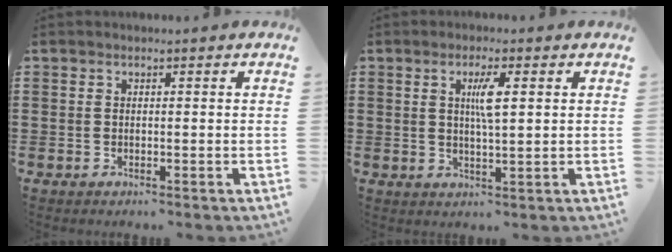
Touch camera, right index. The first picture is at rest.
{"total": 3.8, "force": [0.9, 0.6, 3.7], "torque": [-0.074, 0.004, 0.013]}